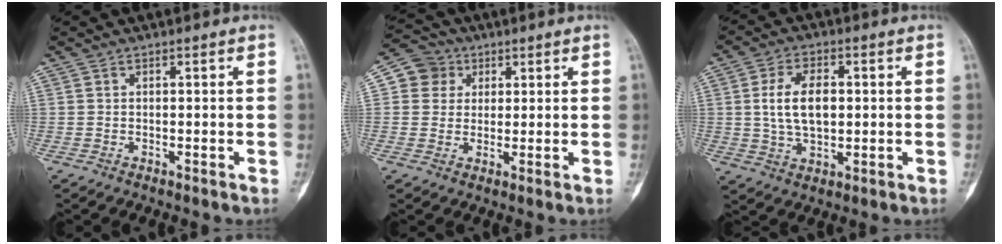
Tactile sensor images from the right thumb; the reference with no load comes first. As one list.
[{"total": 6.1, "force": [1.8, 5.8, 1.2], "torque": [0.011, 0.003, 0.025]}, {"total": 9.3, "force": [0.9, 5.4, 7.5], "torque": [-0.126, -0.001, 0.019]}]